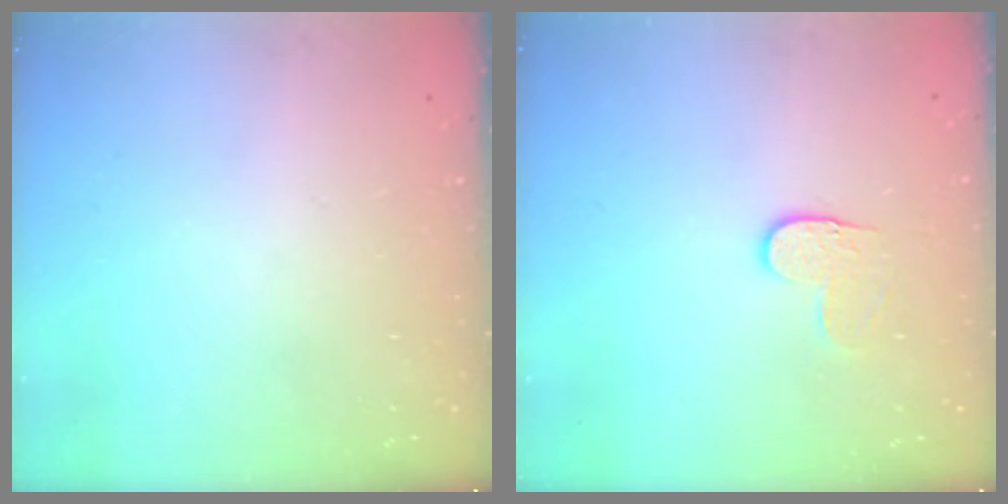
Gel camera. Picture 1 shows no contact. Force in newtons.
{"total": 3.6, "press": 3.6, "slide": 0.4}